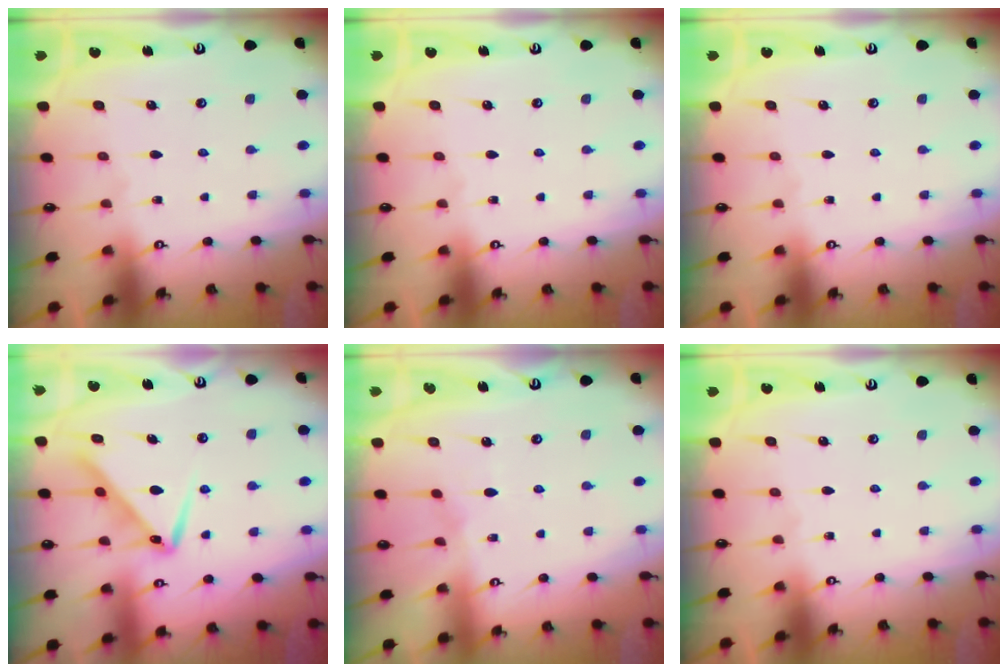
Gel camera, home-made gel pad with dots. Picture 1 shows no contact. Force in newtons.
{"total": 0.0}
{"total": 0.0}
{"total": 10.3, "press": 10.3, "slide": 0.4}
{"total": 3.7, "press": 3.6, "slide": 0.5}
{"total": 0.0}